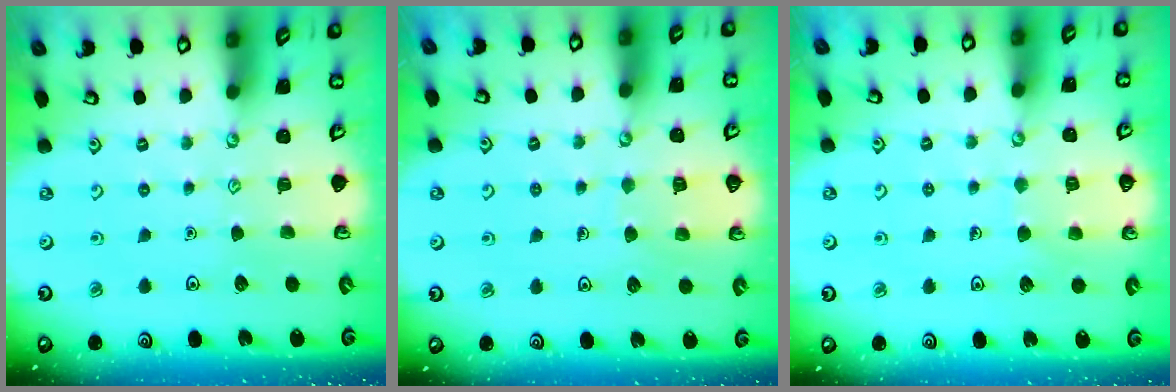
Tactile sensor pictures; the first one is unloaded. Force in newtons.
{"total": 6.7, "press": 6.6, "slide": 0.5}
{"total": 5.3, "press": 5.2, "slide": 0.4}